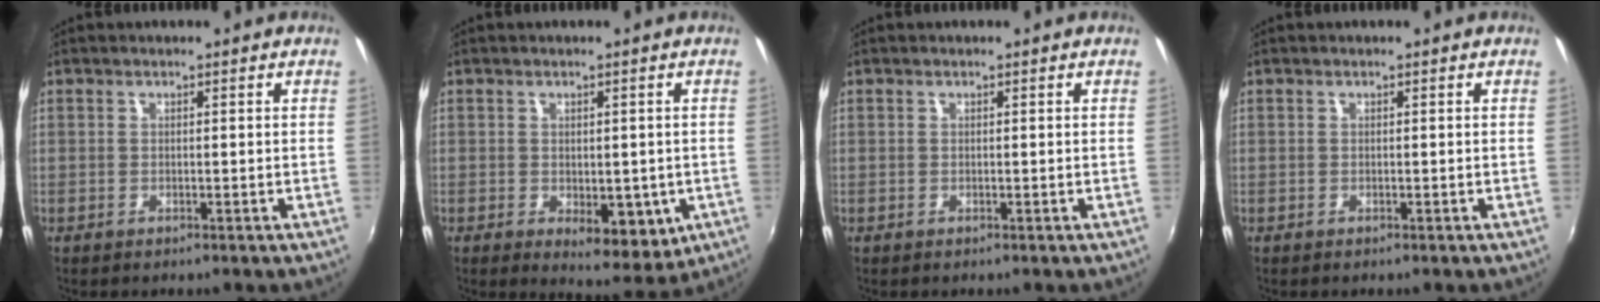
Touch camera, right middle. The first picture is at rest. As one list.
[{"total": 7.2, "force": [-1.8, 4.1, 5.7], "torque": [-0.077, -0.018, -0.016]}, {"total": 0.0}, {"total": 0.0}]